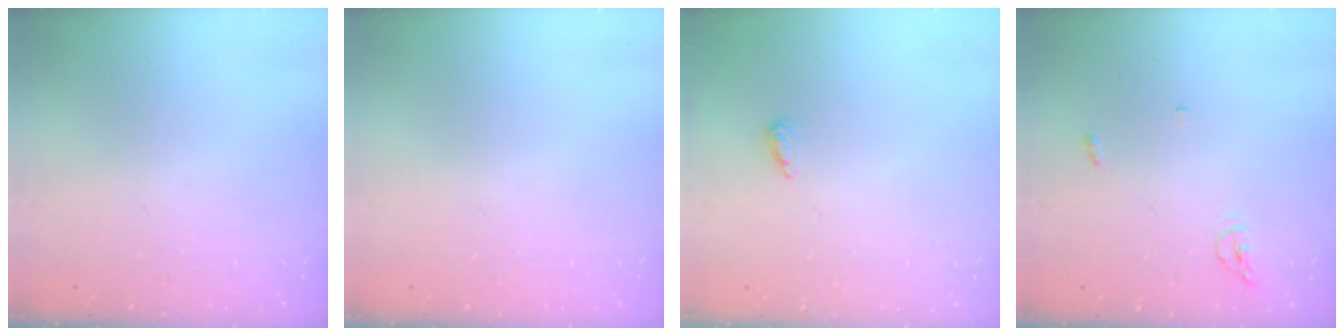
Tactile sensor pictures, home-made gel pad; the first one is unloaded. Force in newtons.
{"total": 0.0}
{"total": 3.9, "press": 3.8, "slide": 0.6}
{"total": 5.2, "press": 5.2, "slide": 0.7}